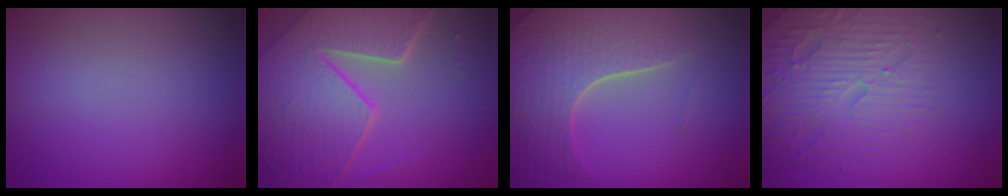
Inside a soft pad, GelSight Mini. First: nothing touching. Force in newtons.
{"total": 8.7, "press": 6.3, "slide": 6.1}
{"total": 7.8, "press": 5.6, "slide": 5.5}
{"total": 4.2, "press": 4.1, "slide": 0.7}